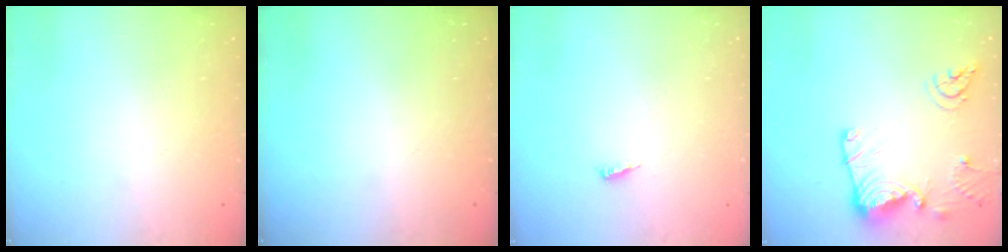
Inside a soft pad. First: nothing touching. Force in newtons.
{"total": 0.0}
{"total": 3.9, "press": 3.9, "slide": 0.4}
{"total": 14.1, "press": 14.0, "slide": 1.1}